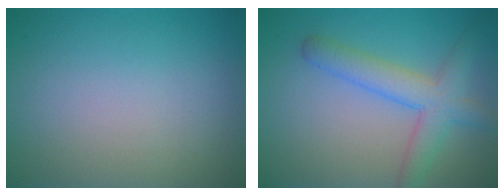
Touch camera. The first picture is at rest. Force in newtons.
{"total": 4.5, "press": 4.5, "slide": 0.2}